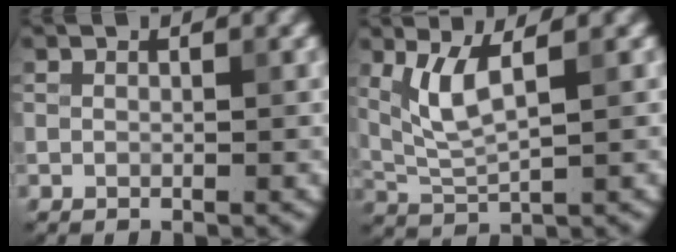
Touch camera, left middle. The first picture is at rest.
{"total": 3.9, "force": [1.5, 1.0, 3.5], "torque": [-0.086, -0.005, 0.038]}